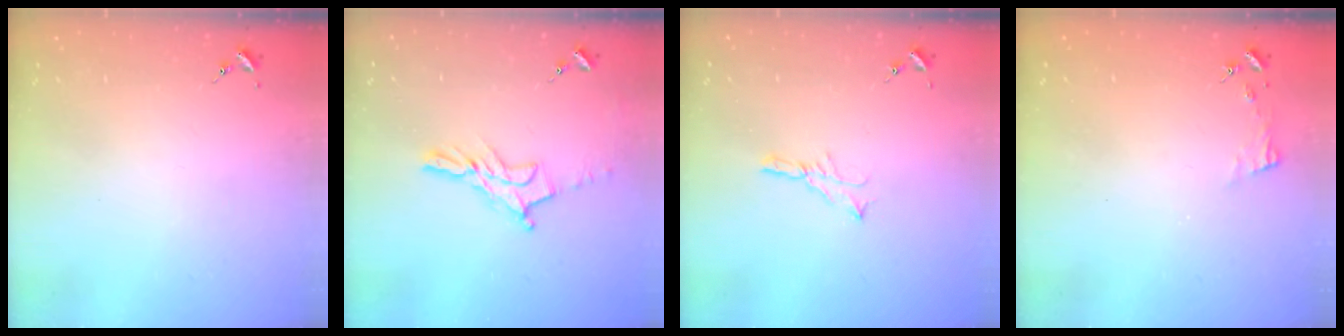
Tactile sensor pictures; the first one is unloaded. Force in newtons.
{"total": 11.6, "press": 11.6, "slide": 1.0}
{"total": 5.3, "press": 5.3, "slide": 0.5}
{"total": 4.7, "press": 4.6, "slide": 0.6}